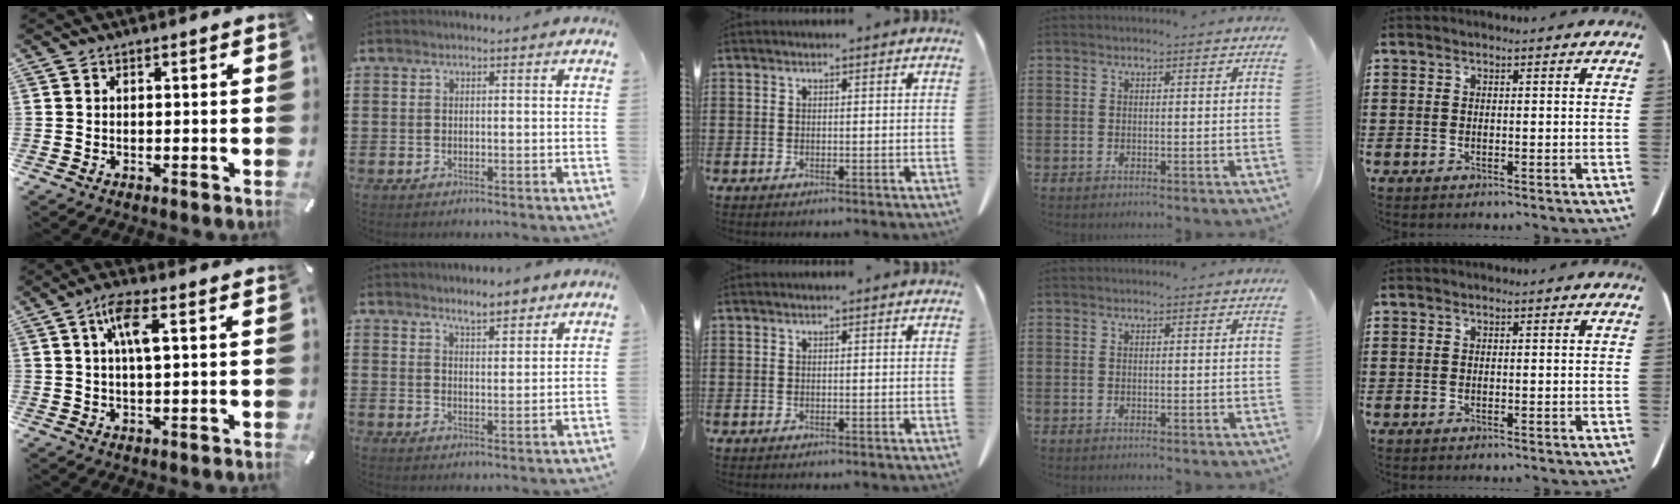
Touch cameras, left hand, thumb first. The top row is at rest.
{"thumb": {"total": 6.2, "force": [1.9, 1.6, 5.7], "torque": [-0.109, 0.003, 0.027]}, "index": {"total": 4.4, "force": [4.0, 1.0, 1.6], "torque": [-0.031, -0.010, 0.072]}}